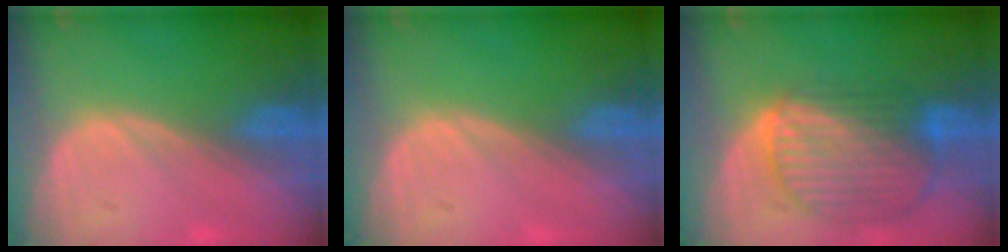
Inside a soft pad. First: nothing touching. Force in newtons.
{"total": 0.0}
{"total": 10.4, "press": 8.8, "slide": 5.5}